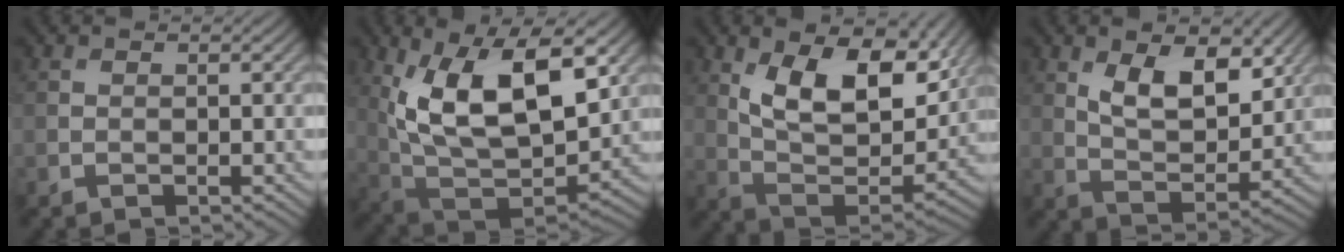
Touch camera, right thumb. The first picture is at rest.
{"total": 15.7, "force": [5.2, 7.2, 12.9], "torque": [-0.238, -0.003, 0.093]}
{"total": 13.9, "force": [6.4, 6.5, 10.5], "torque": [-0.200, -0.016, 0.114]}
{"total": 8.5, "force": [4.0, 4.1, 6.3], "torque": [-0.116, -0.010, 0.073]}